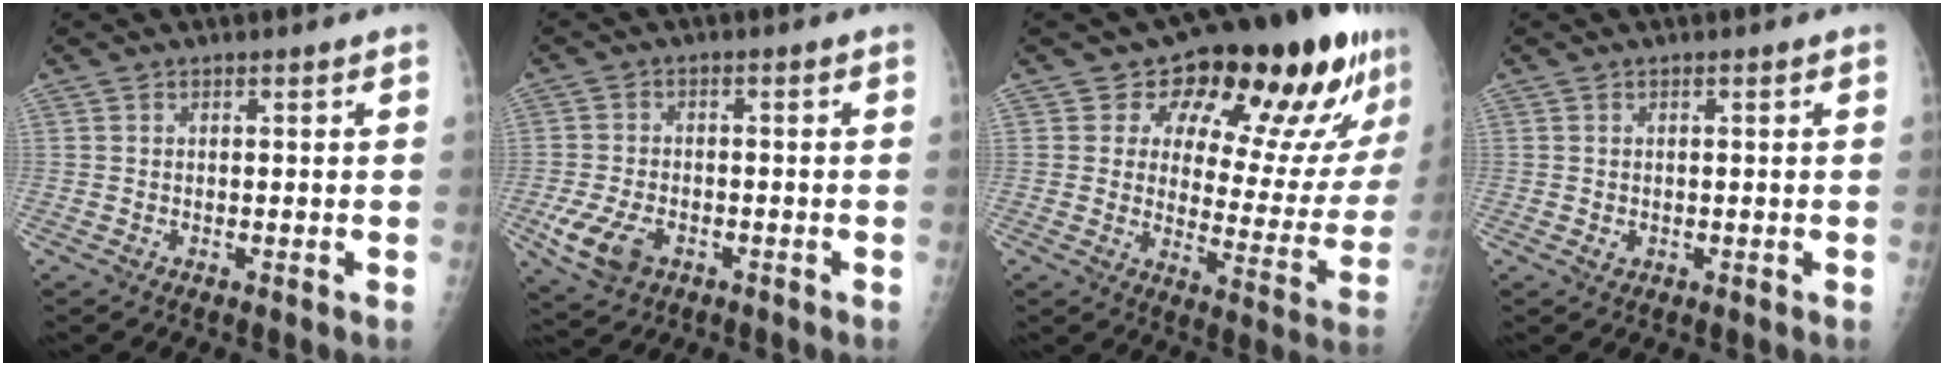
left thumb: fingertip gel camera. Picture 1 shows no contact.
{"total": 7.9, "force": [-3.1, 5.1, 5.2], "torque": [-0.105, 0.004, -0.051]}
{"total": 20.5, "force": [13.3, 8.9, 12.9], "torque": [-0.122, -0.074, 0.171]}
{"total": 1.0, "force": [-0.1, 0.9, 0.5], "torque": [-0.005, 0.000, 0.001]}